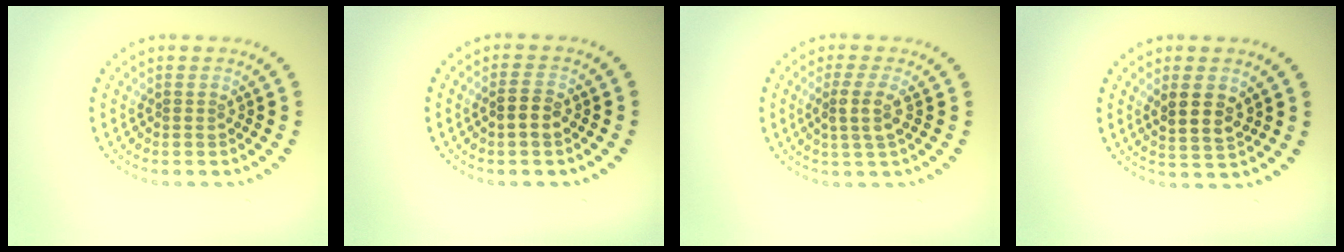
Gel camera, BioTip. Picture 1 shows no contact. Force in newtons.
{"total": 1.9, "press": 1.9, "slide": 0.3}
{"total": 2.2, "press": 1.9, "slide": 1.1}
{"total": 2.9, "press": 2.7, "slide": 0.9}